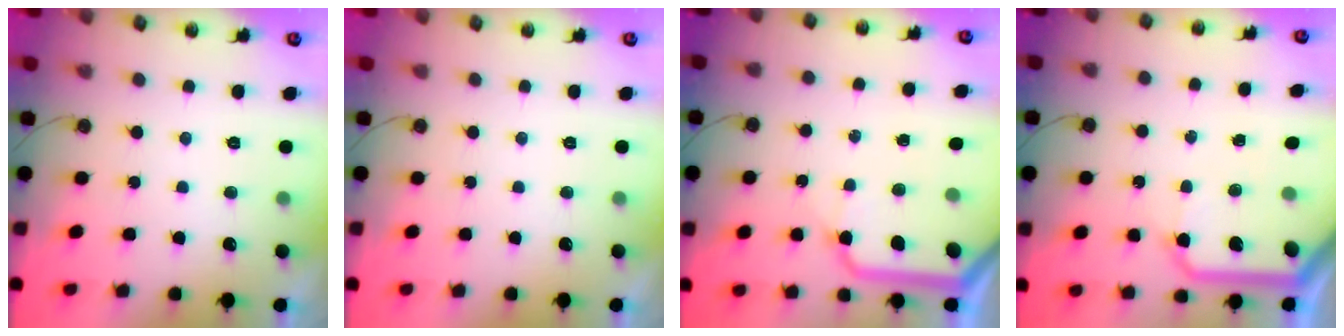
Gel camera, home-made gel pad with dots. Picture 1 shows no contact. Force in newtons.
{"total": 0.0}
{"total": 11.9, "press": 11.8, "slide": 1.9}
{"total": 13.9, "press": 13.8, "slide": 1.3}